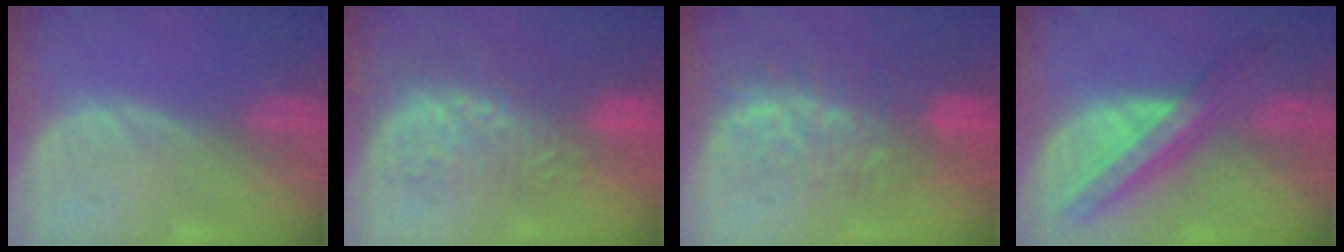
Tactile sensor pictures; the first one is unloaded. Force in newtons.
{"total": 8.8, "press": 8.6, "slide": 1.9}
{"total": 10.0, "press": 8.6, "slide": 5.2}
{"total": 8.4, "press": 7.2, "slide": 4.4}